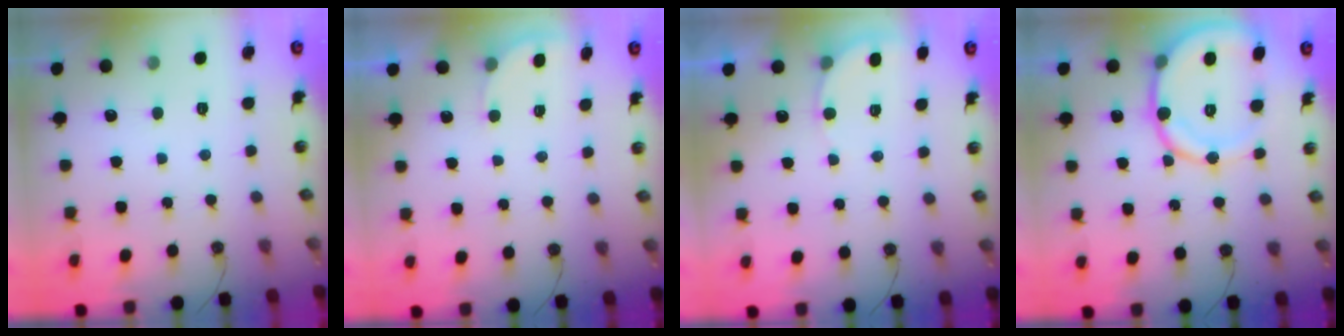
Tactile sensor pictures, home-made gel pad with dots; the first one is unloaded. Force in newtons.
{"total": 2.3, "press": 2.3, "slide": 0.5}
{"total": 4.4, "press": 4.2, "slide": 1.2}
{"total": 15.5, "press": 15.3, "slide": 2.9}